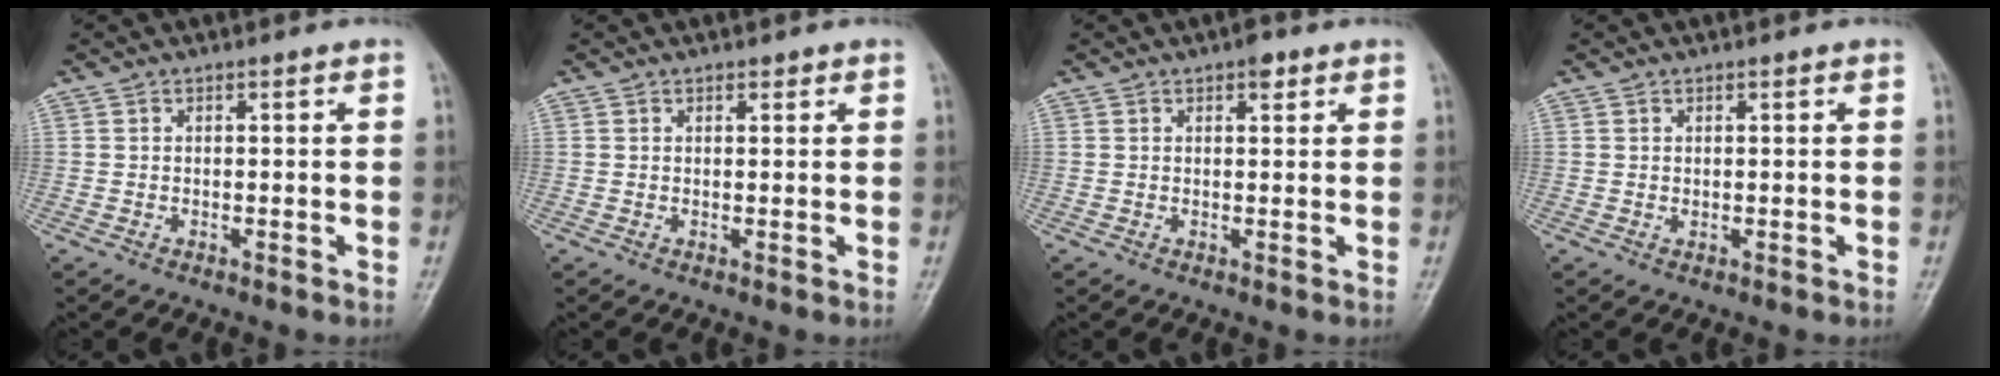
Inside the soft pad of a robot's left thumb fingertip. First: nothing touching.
{"total": 1.1, "force": [0.7, 0.6, 0.5], "torque": [-0.002, -0.004, 0.008]}
{"total": 2.4, "force": [1.4, 1.2, 1.6], "torque": [-0.014, -0.003, 0.016]}
{"total": 0.7, "force": [0.4, 0.4, 0.5], "torque": [-0.005, -0.002, 0.007]}